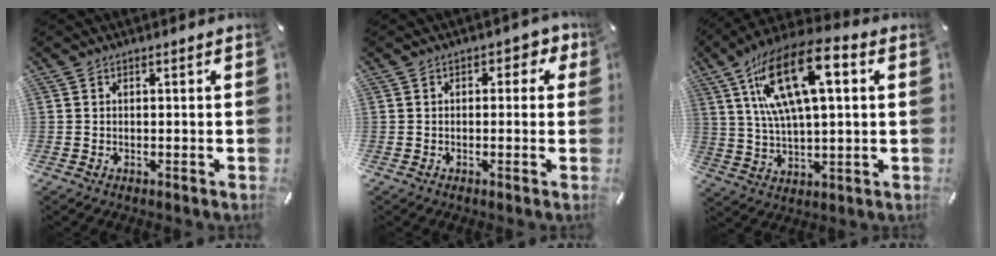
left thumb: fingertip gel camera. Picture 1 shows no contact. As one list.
[{"total": 2.8, "force": [0.0, 2.1, 2.0], "torque": [-0.025, 0.006, -0.007]}, {"total": 19.3, "force": [7.6, 8.3, 15.6], "torque": [-0.321, -0.018, 0.125]}]